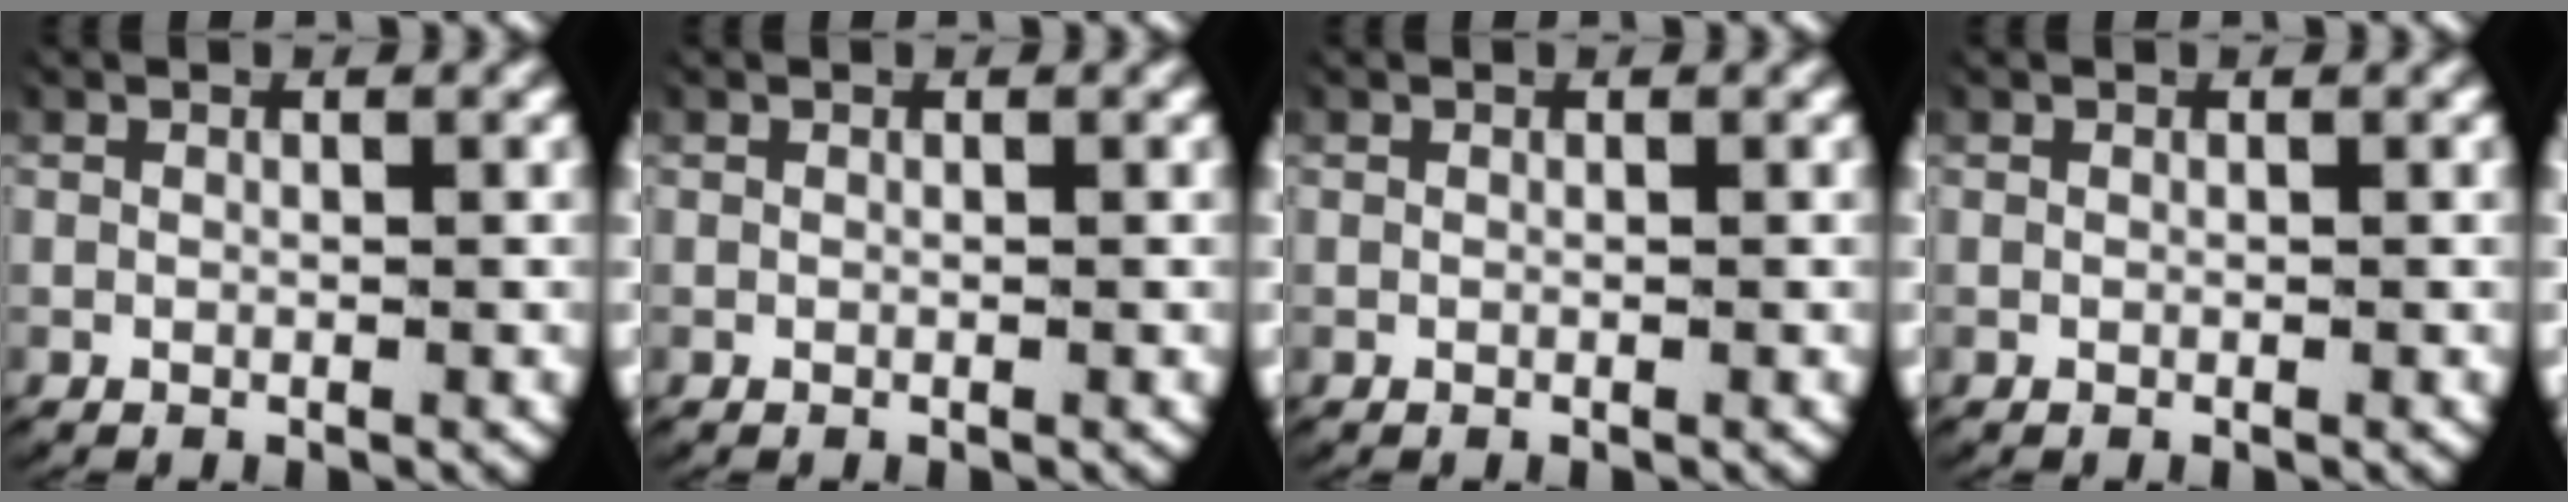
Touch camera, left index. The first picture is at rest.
{"total": 0.0}
{"total": 0.0}
{"total": 0.0}